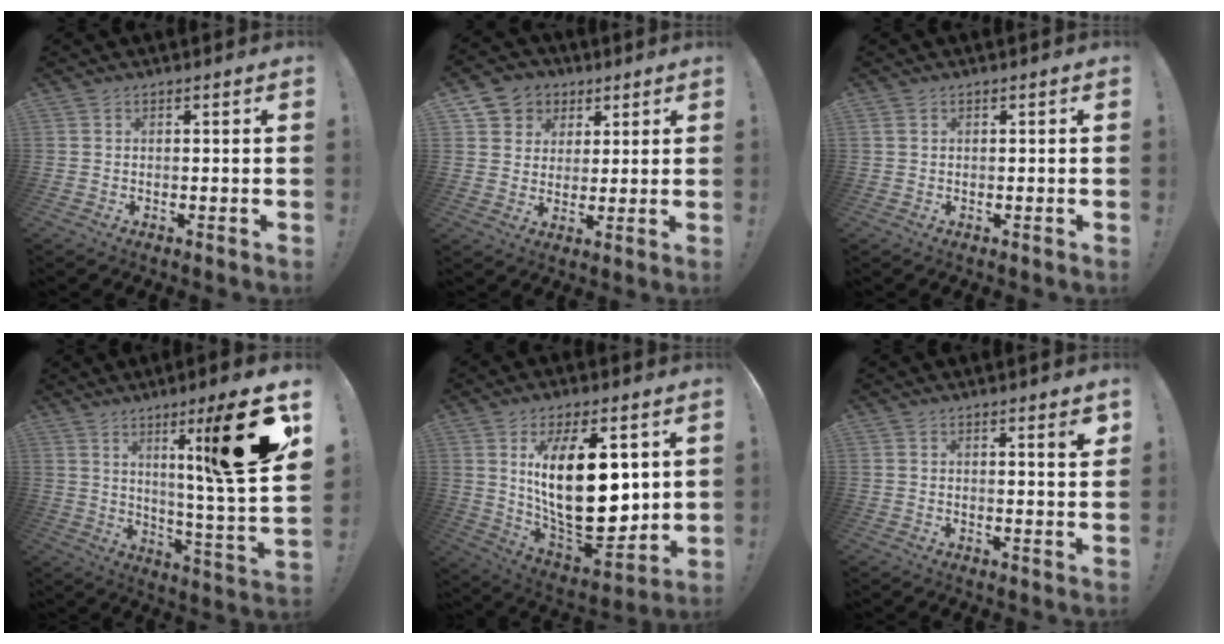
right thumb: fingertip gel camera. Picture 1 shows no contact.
{"total": 7.3, "force": [2.3, 6.8, 1.2], "torque": [-0.017, -0.011, 0.050]}
{"total": 0.6, "force": [0.2, 0.5, 0.3], "torque": [-0.014, 0.005, 0.006]}
{"total": 20.0, "force": [8.2, -0.3, 18.3], "torque": [-0.258, -0.064, 0.104]}
{"total": 23.7, "force": [4.9, 10.7, 20.5], "torque": [-0.367, -0.044, 0.081]}
{"total": 3.1, "force": [2.1, -0.1, 2.3], "torque": [-0.024, -0.013, 0.029]}